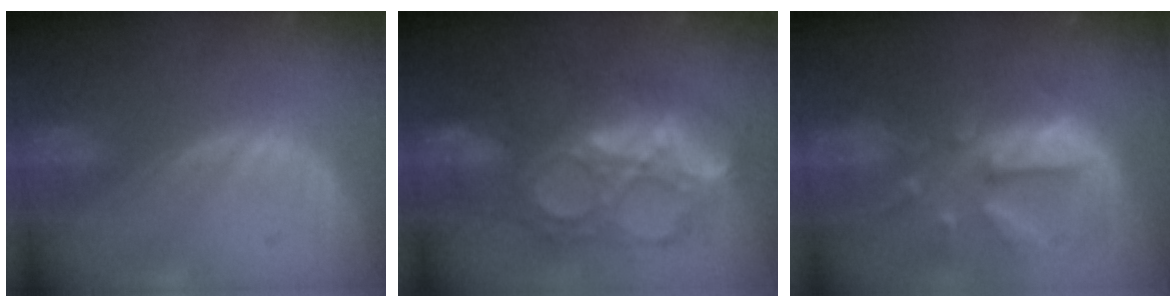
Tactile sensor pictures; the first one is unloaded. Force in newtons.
{"total": 10.8, "press": 10.8, "slide": 0.9}
{"total": 10.3, "press": 9.3, "slide": 4.5}